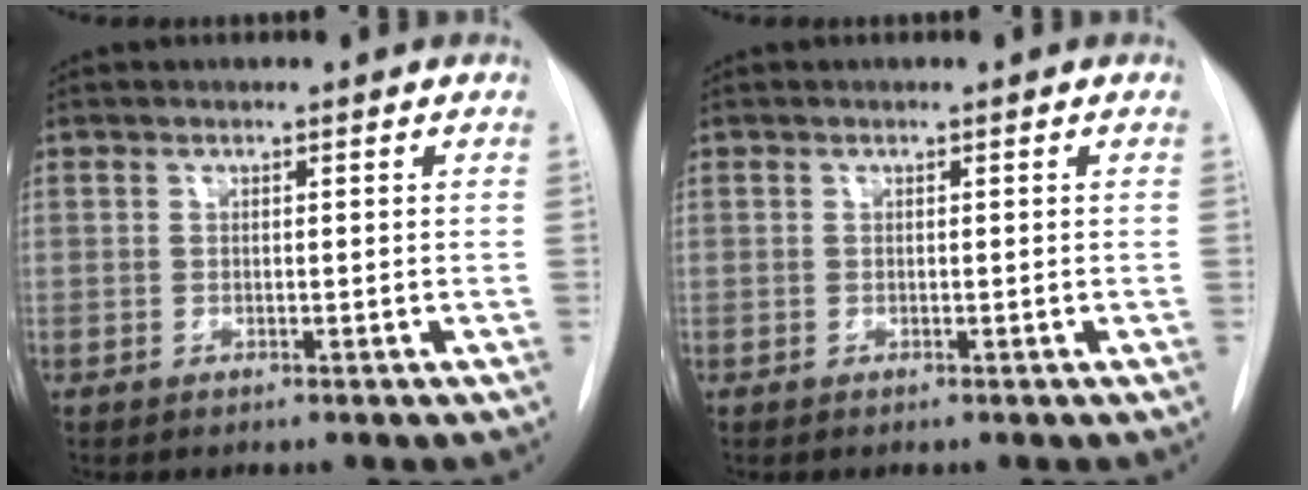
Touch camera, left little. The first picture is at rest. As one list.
[{"total": 0.0}]